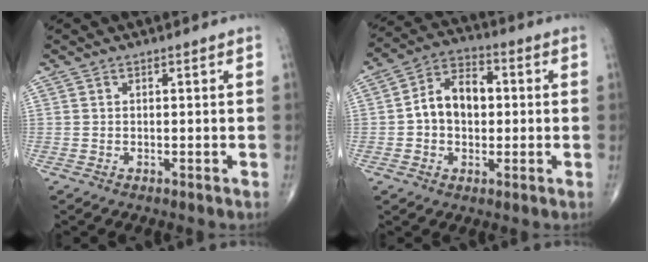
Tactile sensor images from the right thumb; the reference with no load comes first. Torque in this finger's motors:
{"motor_torque": [0.93, 0.93, 0.54, -0.40, 0.30]}